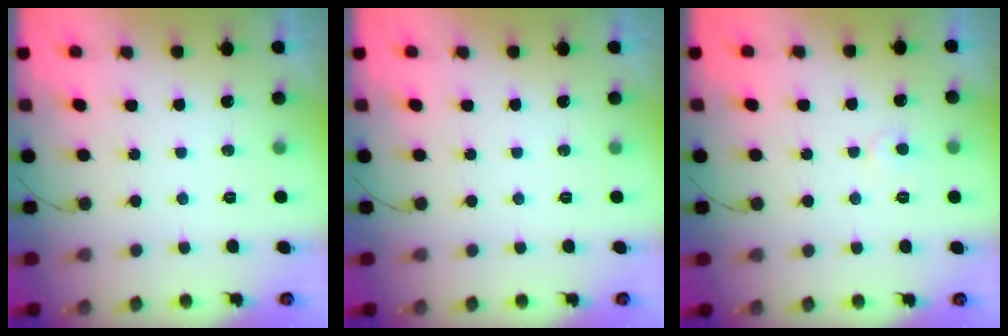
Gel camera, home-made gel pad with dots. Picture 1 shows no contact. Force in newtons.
{"total": 0.0}
{"total": 3.7, "press": 3.7, "slide": 0.5}